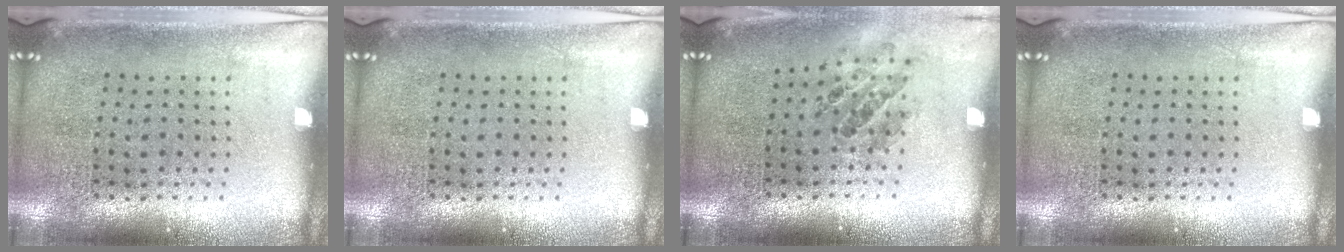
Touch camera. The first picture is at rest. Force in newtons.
{"total": 0.0}
{"total": 0.8, "press": 0.8, "slide": 0.0}
{"total": 0.0}